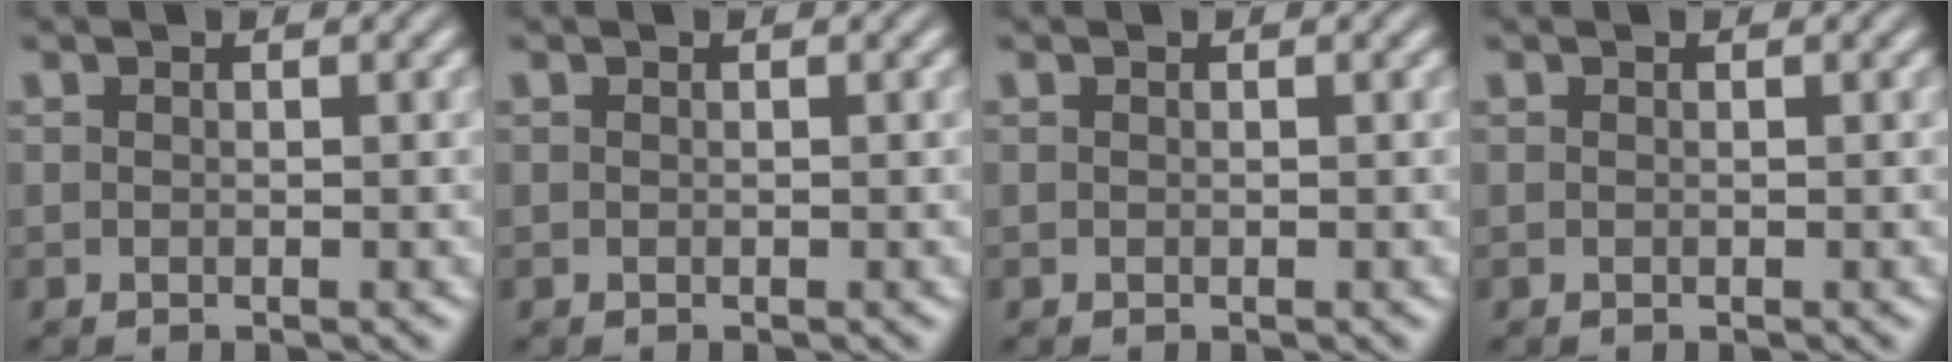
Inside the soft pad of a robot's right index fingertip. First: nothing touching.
{"total": 0.0}
{"total": 0.0}
{"total": 0.0}